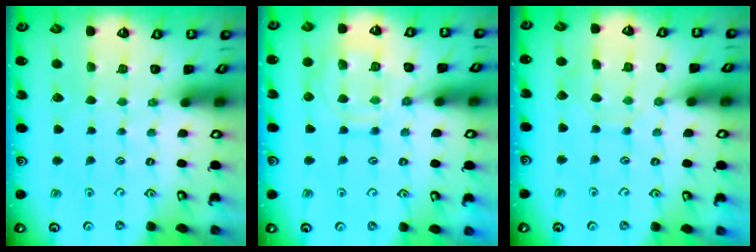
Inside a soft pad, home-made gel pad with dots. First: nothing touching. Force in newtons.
{"total": 12.8, "press": 12.8, "slide": 1.1}
{"total": 6.4, "press": 6.4, "slide": 0.5}